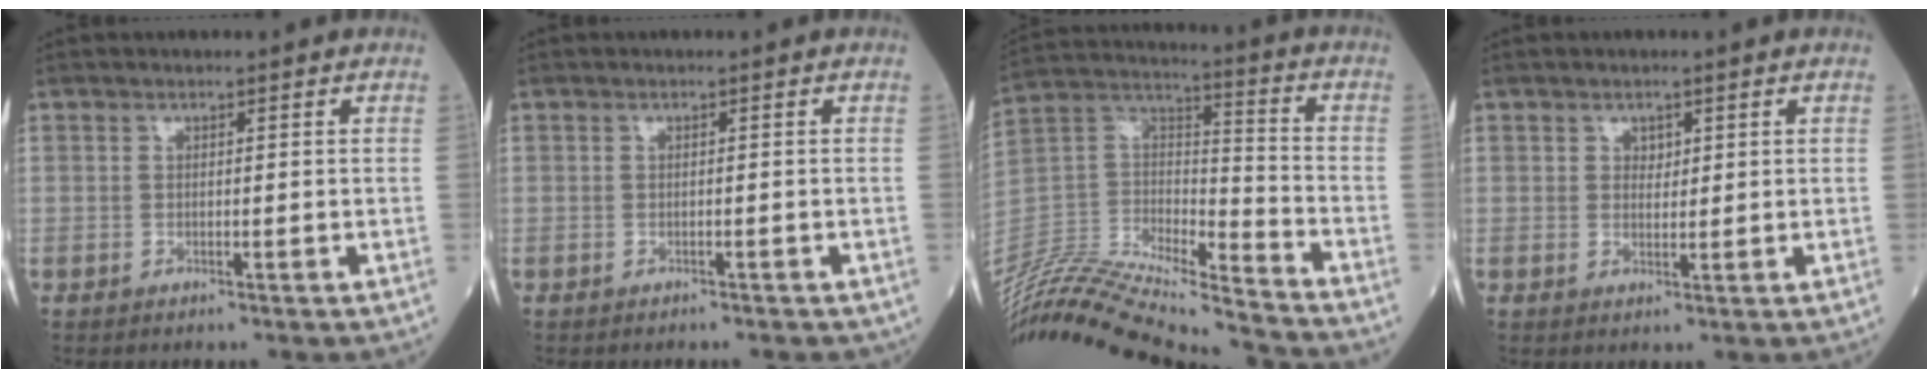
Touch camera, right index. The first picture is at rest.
{"total": 1.9, "force": [-1.5, 0.7, 0.8], "torque": [-0.017, -0.003, -0.013]}
{"total": 24.8, "force": [-23.3, 1.4, 8.4], "torque": [-0.194, -0.005, -0.403]}
{"total": 1.6, "force": [0.7, 1.1, 0.8], "torque": [-0.010, -0.004, 0.013]}